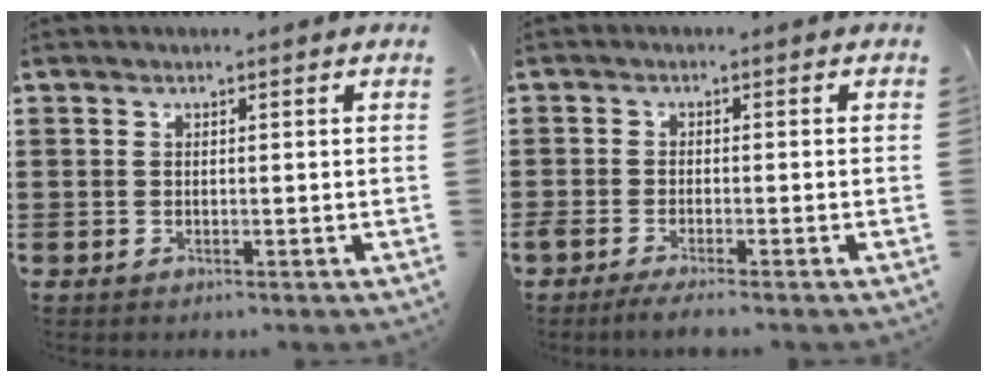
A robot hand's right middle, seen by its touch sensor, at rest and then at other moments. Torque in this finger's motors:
{"motor_torque": [1.78, -0.32, 0.25, 0.10]}